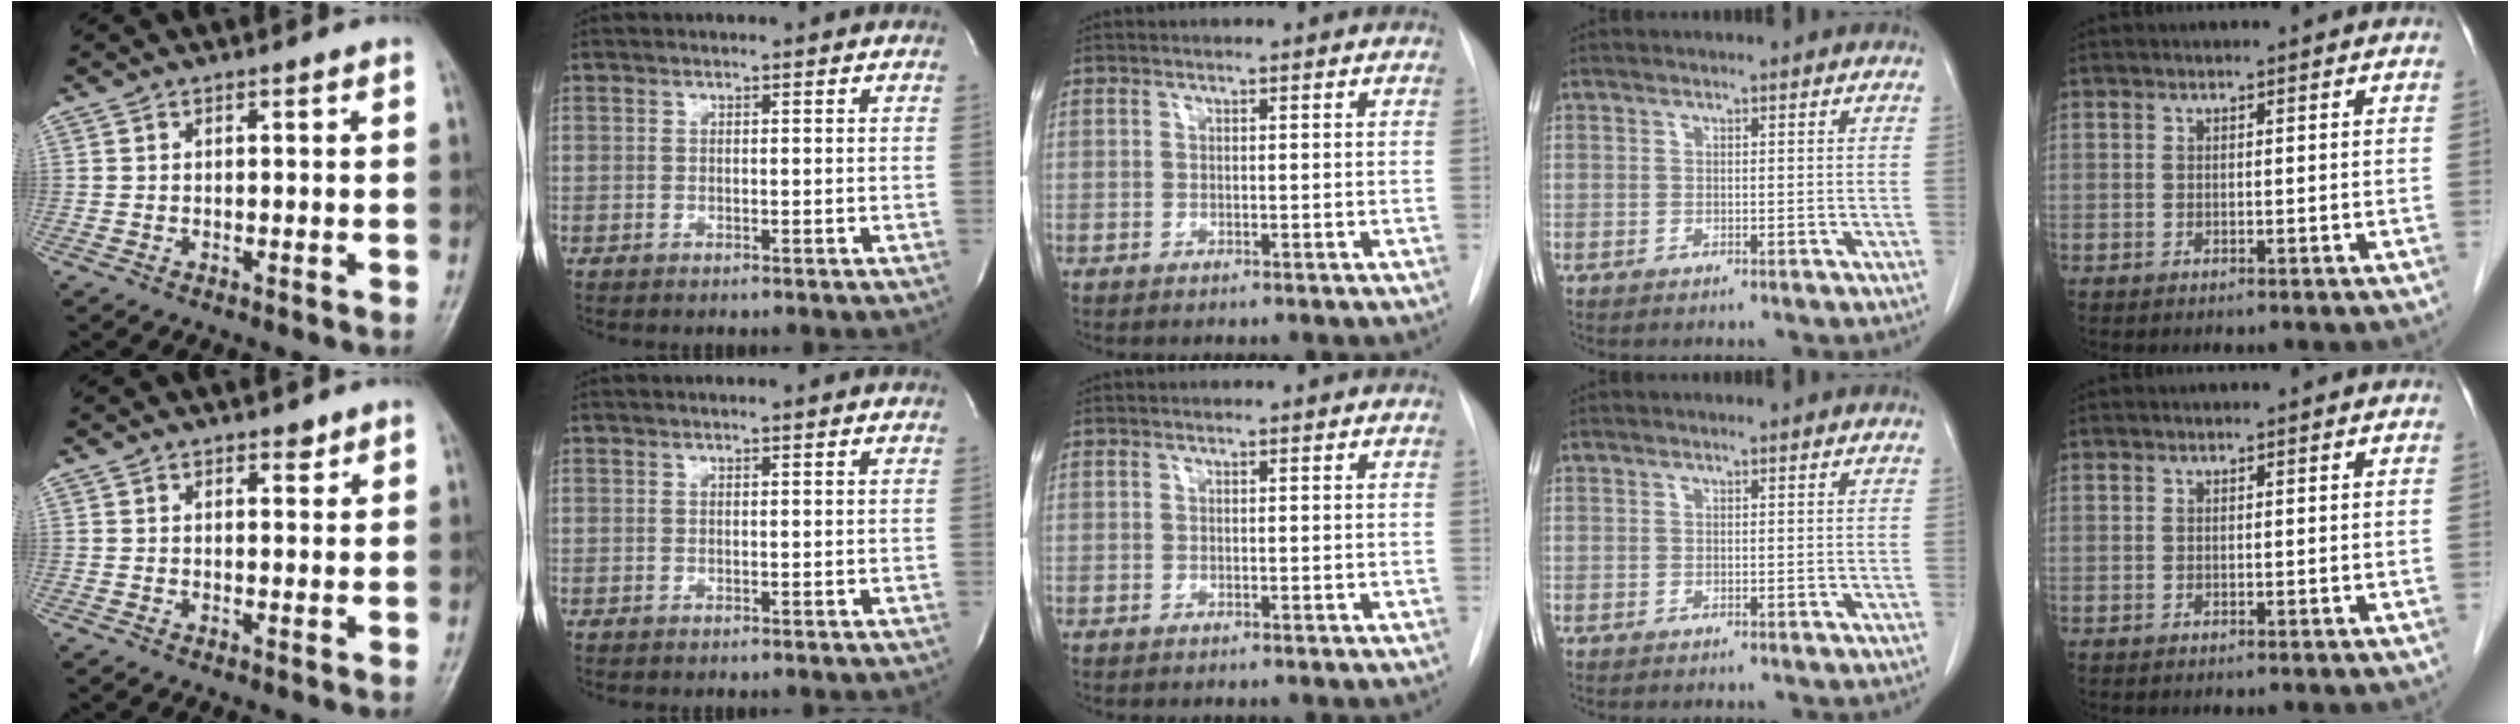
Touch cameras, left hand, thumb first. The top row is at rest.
{"thumb": {"total": 1.8, "force": [1.3, 0.9, 0.8], "torque": [0.001, -0.008, 0.018]}}